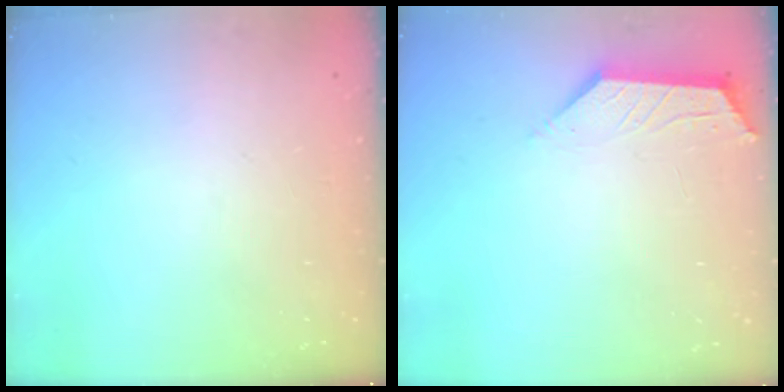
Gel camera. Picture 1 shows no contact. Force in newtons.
{"total": 2.1, "press": 2.1, "slide": 0.4}